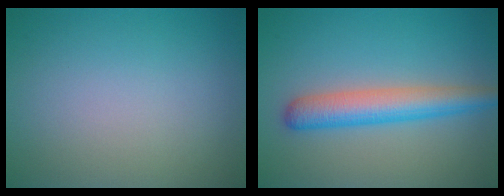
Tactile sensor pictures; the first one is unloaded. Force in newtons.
{"total": 4.7, "press": 4.7, "slide": 0.1}